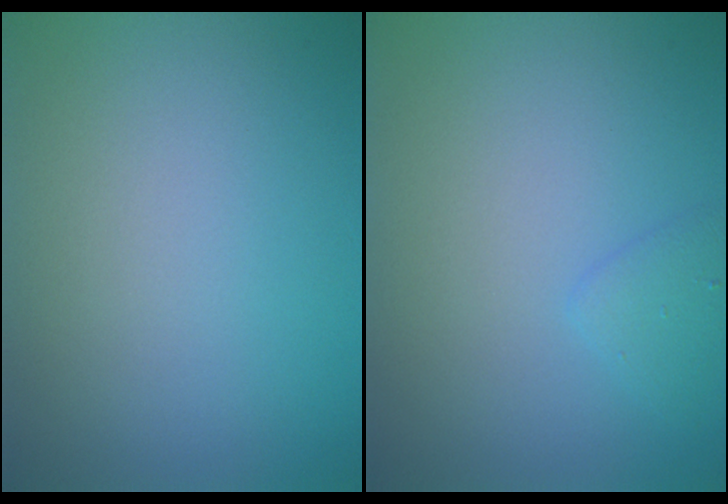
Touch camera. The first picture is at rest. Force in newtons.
{"total": 1.3, "press": 1.3, "slide": 0.0}